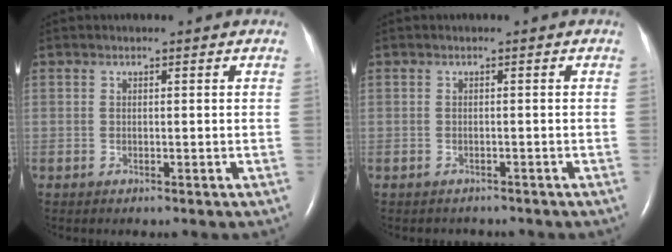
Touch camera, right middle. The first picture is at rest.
{"total": 2.3, "force": [-2.1, 1.0, 0.3], "torque": [-0.010, -0.002, -0.024]}